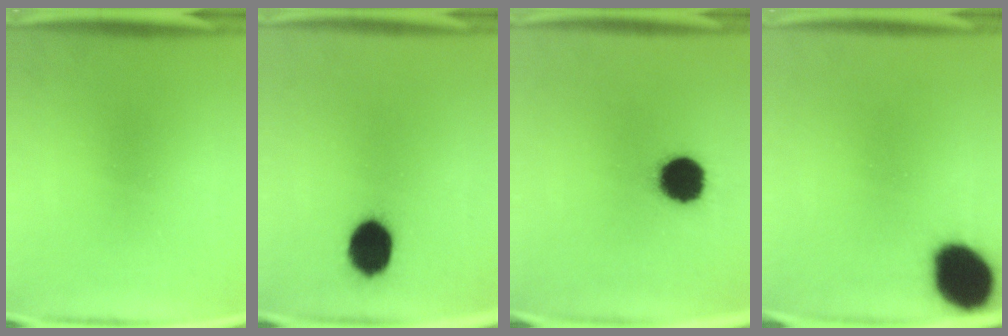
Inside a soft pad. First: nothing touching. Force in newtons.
{"total": 9.8}
{"total": 13.9}
{"total": 16.5}